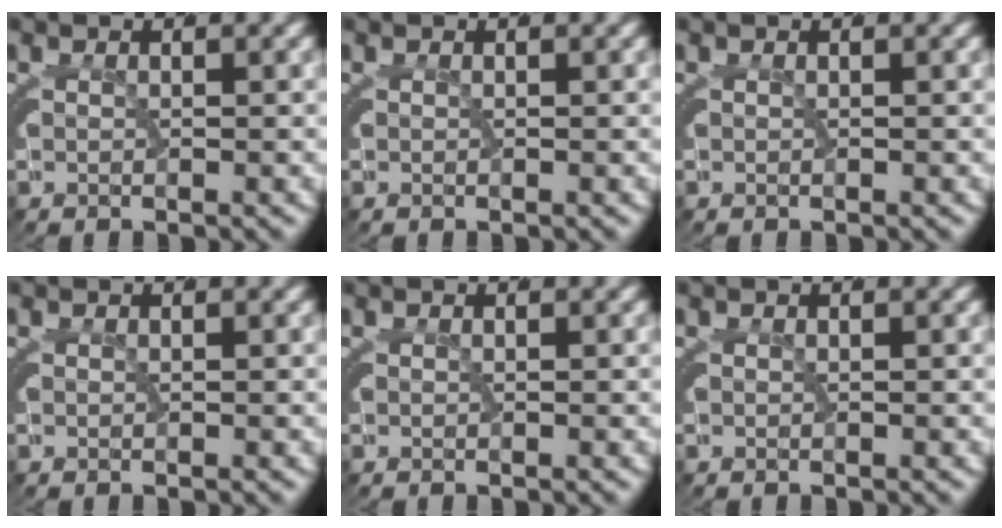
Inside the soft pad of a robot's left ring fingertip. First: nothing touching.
{"total": 0.0}
{"total": 0.0}
{"total": 0.0}
{"total": 0.0}
{"total": 0.0}